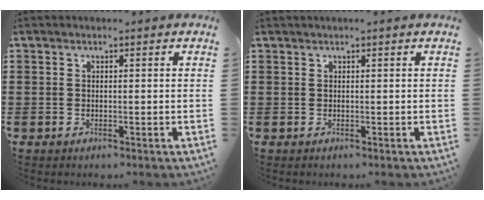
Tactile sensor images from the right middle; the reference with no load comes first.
{"total": 0.0}